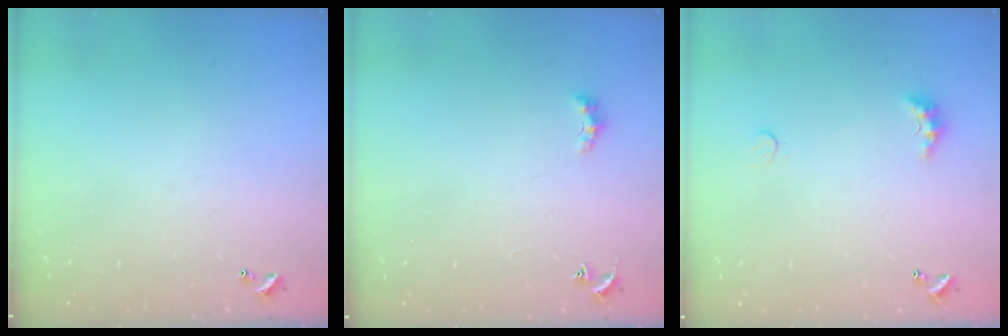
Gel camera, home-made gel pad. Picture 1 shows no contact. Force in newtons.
{"total": 1.5, "press": 1.4, "slide": 0.5}
{"total": 2.6, "press": 2.5, "slide": 0.7}